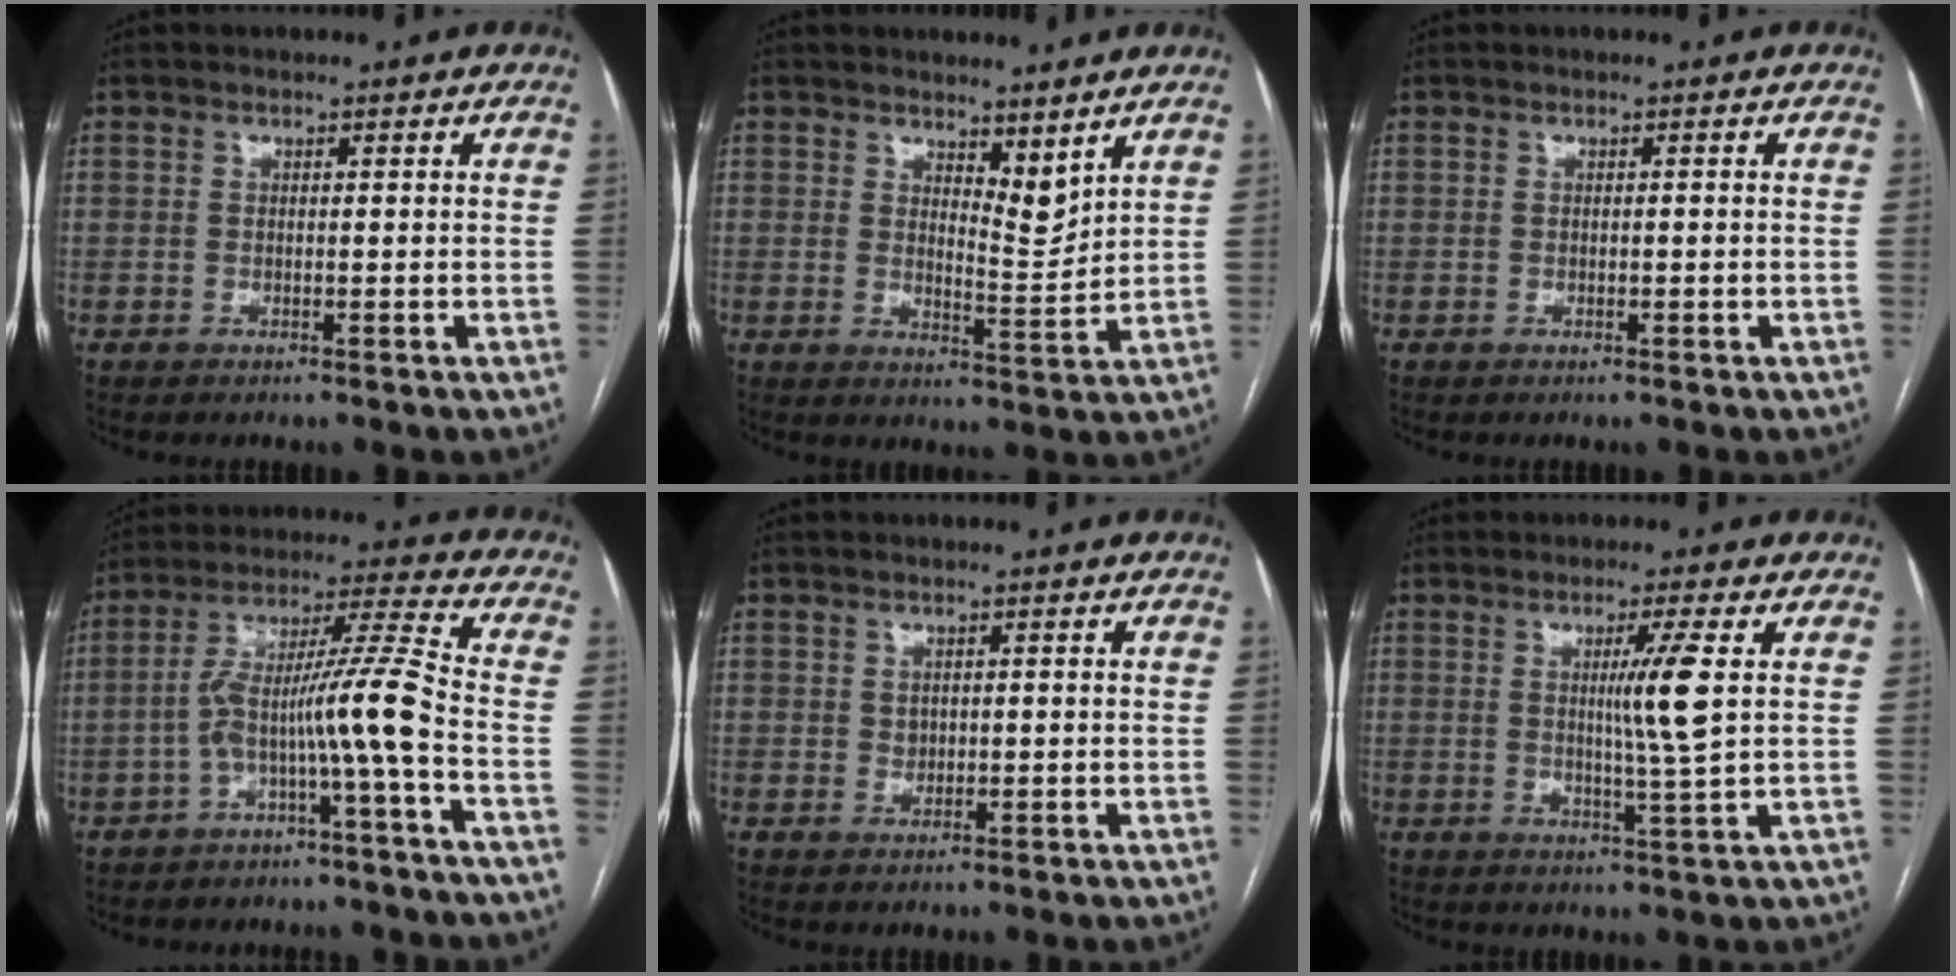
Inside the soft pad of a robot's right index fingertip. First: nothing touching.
{"total": 4.6, "force": [3.5, 1.3, 2.7], "torque": [-0.045, -0.016, 0.064]}
{"total": 0.0}
{"total": 10.0, "force": [-3.6, -1.4, 9.2], "torque": [-0.162, 0.033, -0.063]}
{"total": 1.1, "force": [0.3, 0.9, 0.5], "torque": [-0.007, -0.001, 0.007]}
{"total": 6.2, "force": [1.3, -1.3, 5.9], "torque": [-0.101, -0.009, 0.023]}